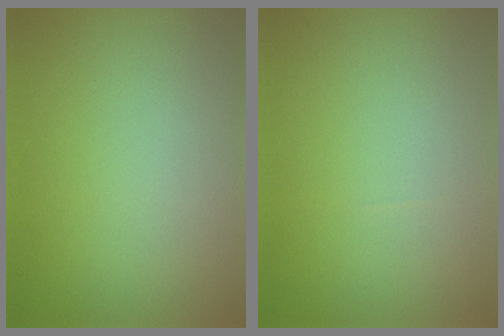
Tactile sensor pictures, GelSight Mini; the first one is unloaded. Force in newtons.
{"total": 0.0}